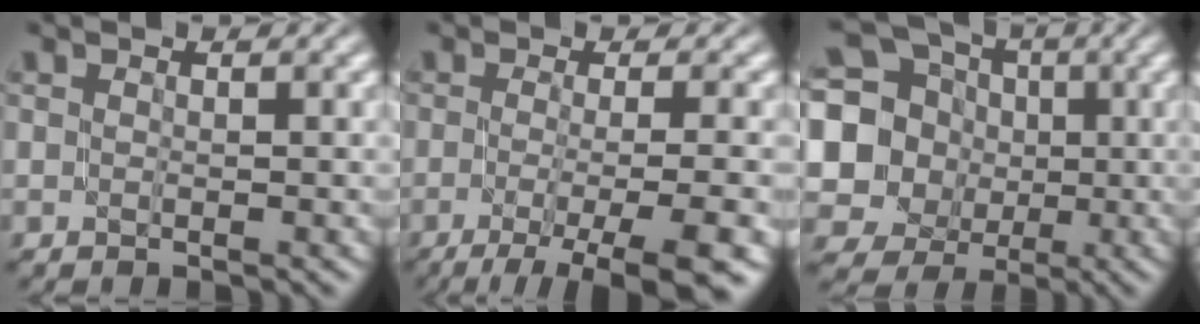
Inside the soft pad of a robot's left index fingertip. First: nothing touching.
{"total": 9.7, "force": [-4.4, 2.8, 8.2], "torque": [-0.096, -0.017, -0.060]}
{"total": 10.6, "force": [0.6, 9.9, 3.8], "torque": [-0.120, 0.016, -0.010]}